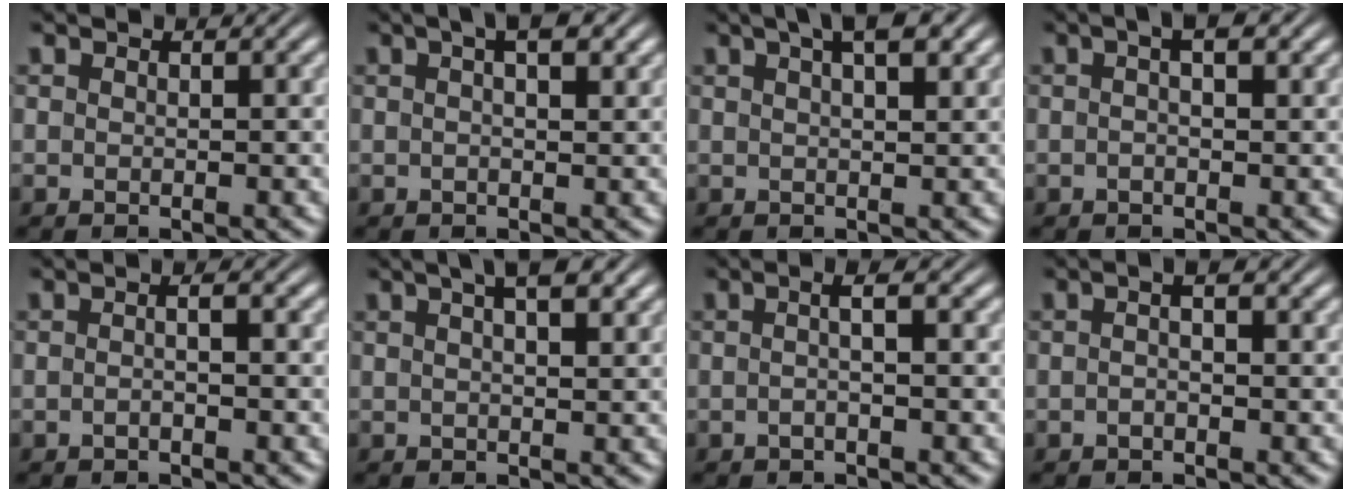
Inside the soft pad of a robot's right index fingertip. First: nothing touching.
{"total": 3.4, "force": [1.4, 0.9, 2.9], "torque": [-0.035, 0.013, 0.014]}
{"total": 4.9, "force": [2.6, 1.6, 3.8], "torque": [-0.049, 0.014, 0.036]}
{"total": 2.6, "force": [0.7, 0.8, 2.4], "torque": [-0.026, 0.017, 0.001]}
{"total": 1.3, "force": [-0.6, 0.2, 1.1], "torque": [-0.016, 0.004, -0.016]}
{"total": 4.4, "force": [2.2, 1.3, 3.5], "torque": [-0.046, 0.014, 0.028]}
{"total": 1.9, "force": [-0.5, -0.1, 1.8], "torque": [-0.028, 0.004, -0.012]}
{"total": 1.7, "force": [-0.1, 0.5, 1.6], "torque": [-0.018, 0.011, -0.010]}